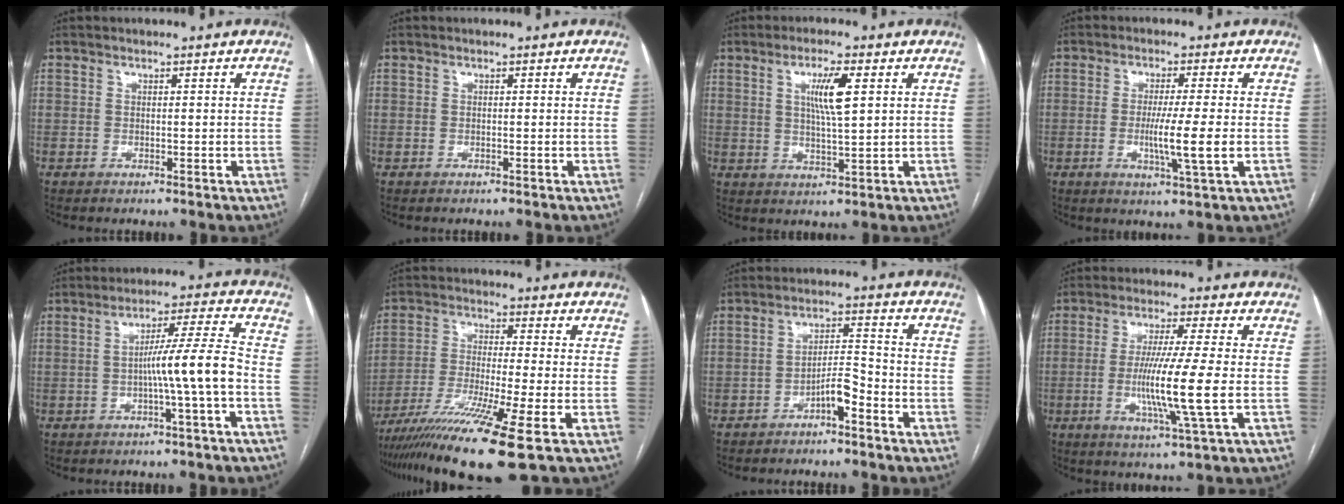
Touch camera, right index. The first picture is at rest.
{"total": 0.0}
{"total": 6.2, "force": [1.9, 0.5, 5.9], "torque": [-0.110, 0.000, 0.035]}
{"total": 6.9, "force": [-1.1, -0.7, 6.8], "torque": [-0.123, -0.018, -0.021]}
{"total": 7.9, "force": [-2.0, -1.4, 7.5], "torque": [-0.123, 0.015, -0.030]}
{"total": 13.4, "force": [-8.4, -1.7, 10.3], "torque": [-0.201, -0.040, -0.147]}
{"total": 4.5, "force": [-2.8, 0.8, 3.4], "torque": [-0.059, 0.012, -0.049]}
{"total": 10.8, "force": [-1.6, -1.1, 10.6], "torque": [-0.205, -0.021, -0.032]}